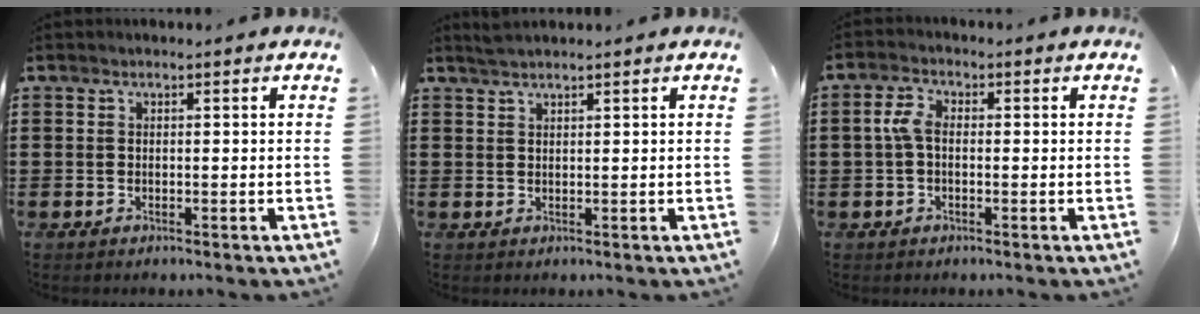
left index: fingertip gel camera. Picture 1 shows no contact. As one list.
[{"total": 1.4, "force": [1.3, 0.1, 0.5], "torque": [-0.011, 0.000, 0.024]}, {"total": 3.9, "force": [-0.2, 2.1, 3.3], "torque": [-0.088, 0.000, -0.010]}]